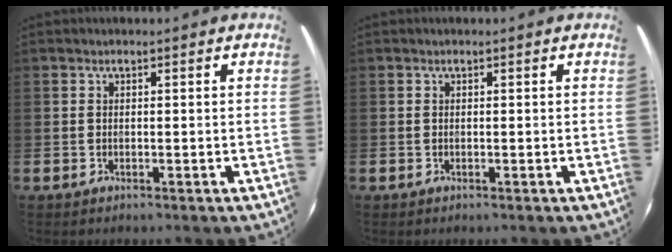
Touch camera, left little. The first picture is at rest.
{"total": 0.0}